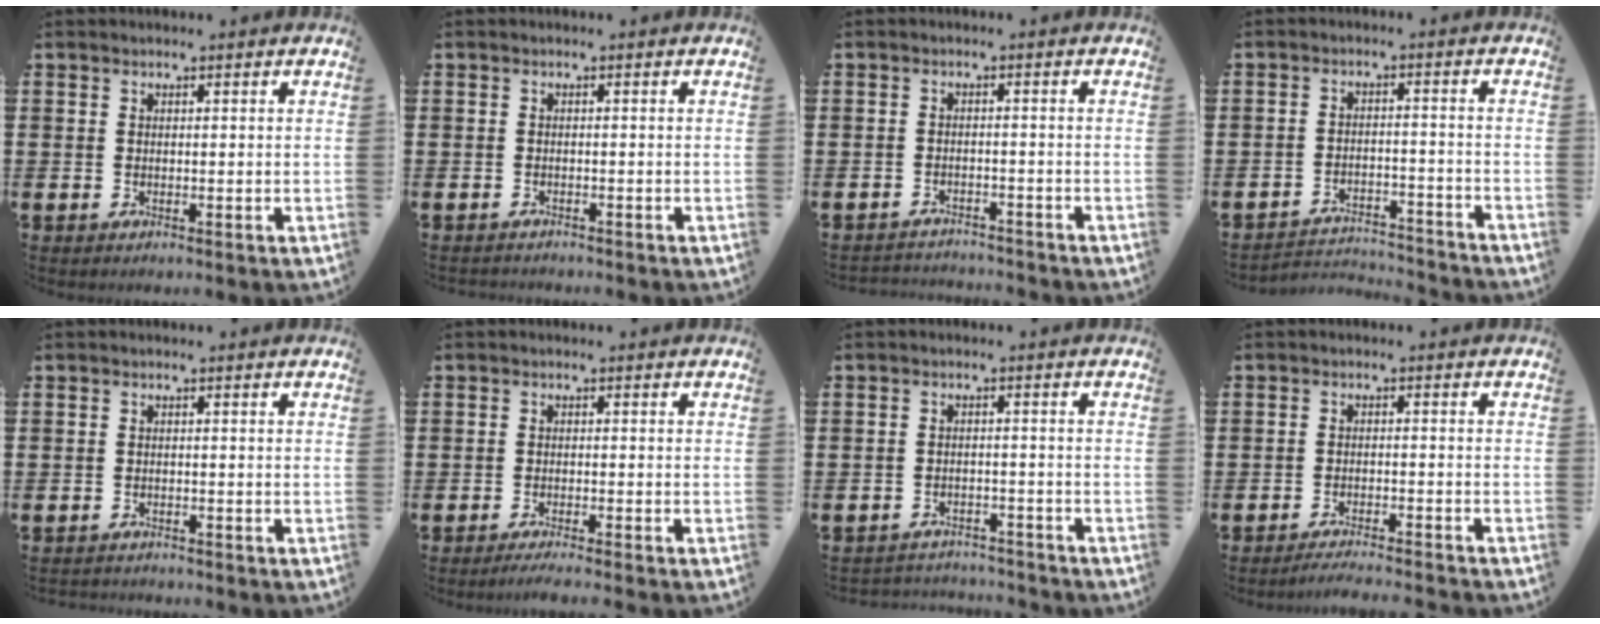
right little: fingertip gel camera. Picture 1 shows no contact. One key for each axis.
{"total": 0.6, "fx": -0.6, "fy": 0.1, "fz": -0.1, "tx": -0.001, "ty": -0.002, "tz": -0.013}
{"total": 2.0, "fx": -2.0, "fy": 0.0, "fz": -0.3, "tx": -0.003, "ty": 0.002, "tz": -0.045}
{"total": 2.9, "fx": -2.9, "fy": 0.3, "fz": 0.1, "tx": -0.009, "ty": 0.004, "tz": -0.064}
{"total": 0.9, "fx": -0.9, "fy": 0.0, "fz": -0.1, "tx": -0.001, "ty": 0.001, "tz": -0.018}
{"total": 1.4, "fx": -1.2, "fy": -0.2, "fz": 0.7, "tx": -0.009, "ty": 0.000, "tz": -0.023}
{"total": 2.4, "fx": -2.4, "fy": 0.1, "fz": -0.3, "tx": -0.004, "ty": 0.002, "tz": -0.052}
{"total": 2.0, "fx": -2.0, "fy": -0.3, "fz": 0.4, "tx": -0.006, "ty": 0.004, "tz": -0.039}